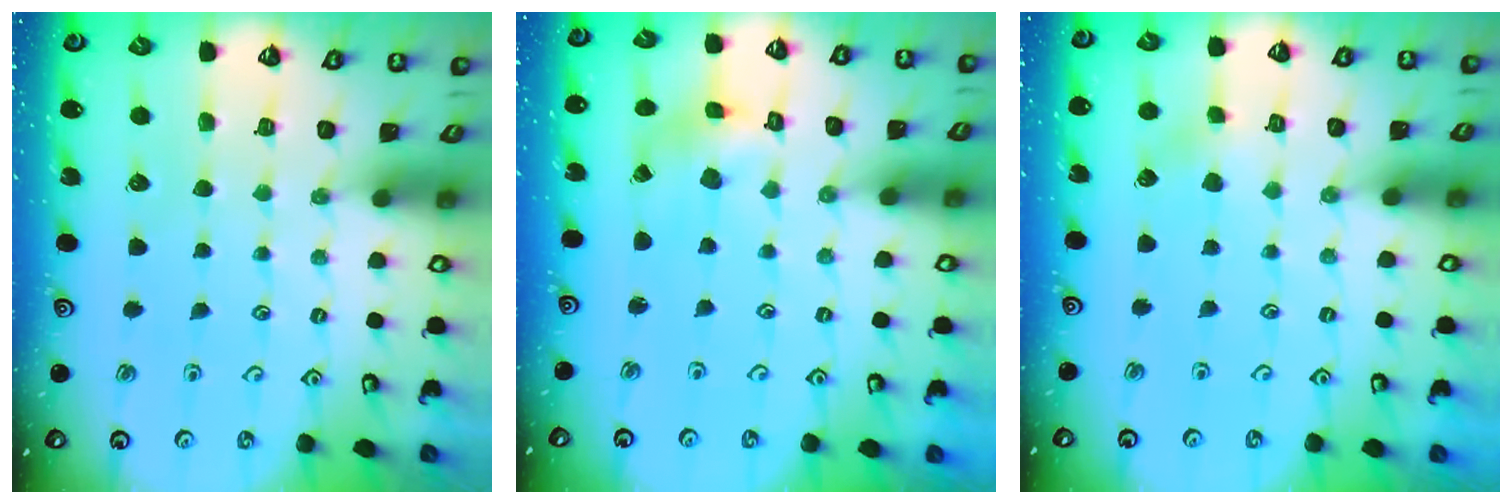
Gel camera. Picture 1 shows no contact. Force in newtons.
{"total": 5.2, "press": 5.1, "slide": 0.6}
{"total": 3.4, "press": 3.4, "slide": 0.3}